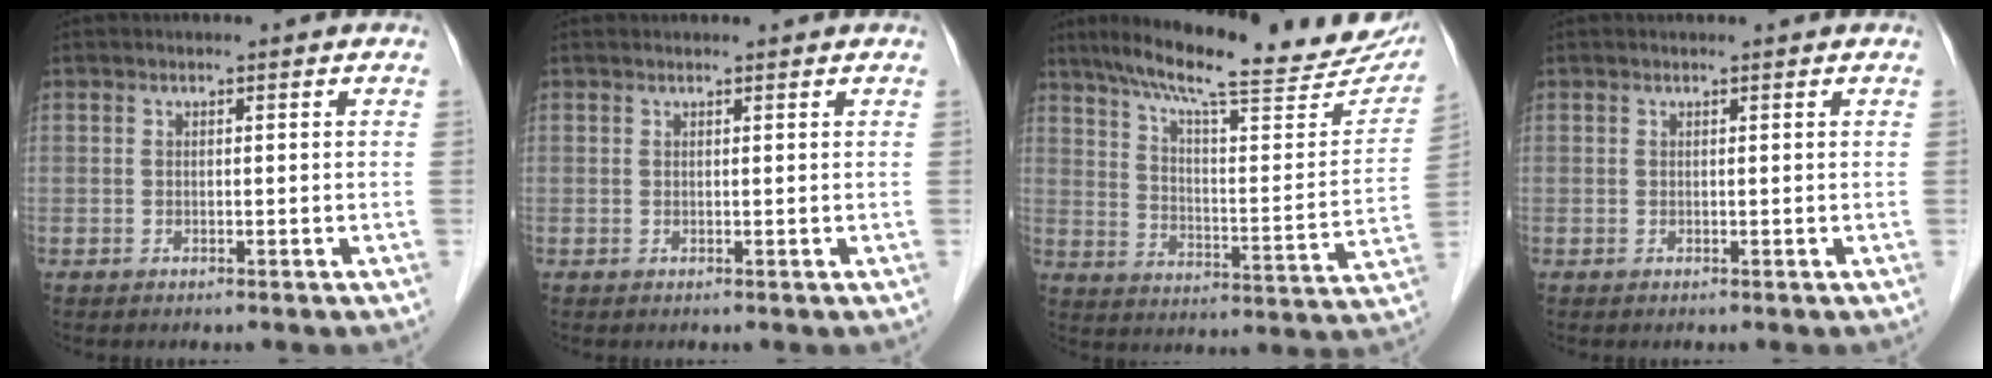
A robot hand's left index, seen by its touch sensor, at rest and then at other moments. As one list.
[{"total": 1.7, "force": [1.6, 0.1, 0.3], "torque": [-0.009, 0.016, 0.022]}, {"total": 26.3, "force": [21.6, 4.4, 14.4], "torque": [-0.218, -0.016, 0.287]}, {"total": 1.1, "force": [1.0, 0.0, 0.3], "torque": [-0.010, 0.011, 0.012]}]